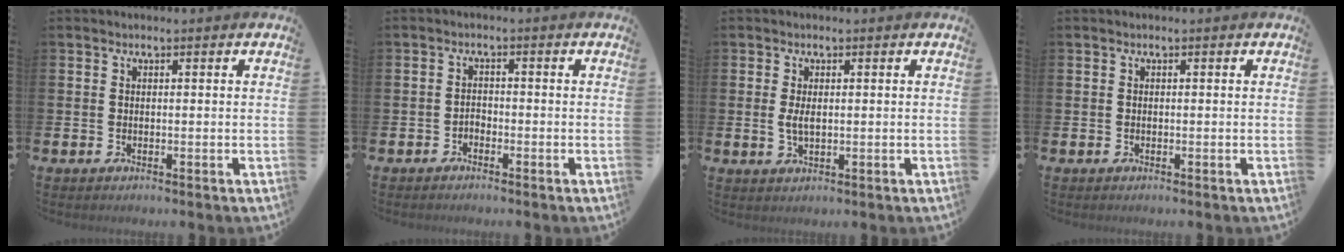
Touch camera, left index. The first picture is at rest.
{"total": 1.3, "force": [-1.1, 0.6, 0.2], "torque": [-0.005, 0.002, -0.025]}
{"total": 2.2, "force": [0.2, 1.0, 1.9], "torque": [-0.029, 0.000, 0.000]}
{"total": 0.0}